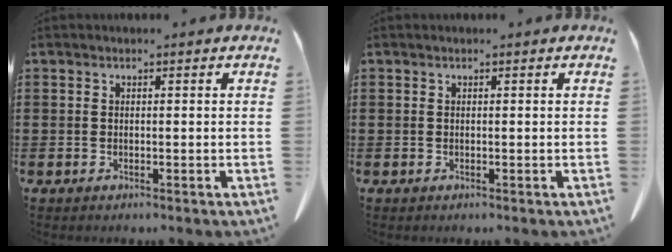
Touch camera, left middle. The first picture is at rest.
{"total": 0.0}